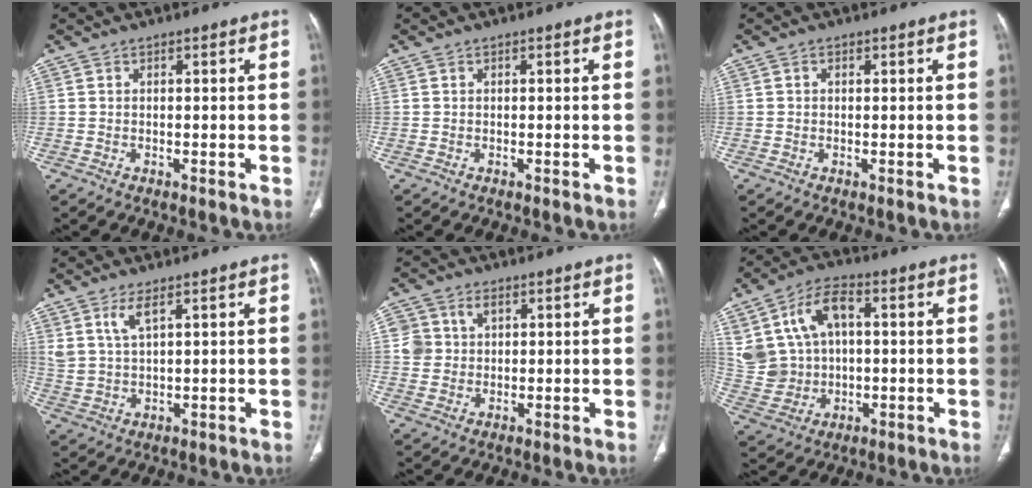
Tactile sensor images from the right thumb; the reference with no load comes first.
{"total": 0.0}
{"total": 0.7, "force": [0.2, 0.5, 0.4], "torque": [-0.004, 0.001, 0.003]}
{"total": 4.4, "force": [2.6, 1.2, 3.3], "torque": [-0.074, -0.015, 0.062]}
{"total": 5.0, "force": [1.6, 4.2, 2.1], "torque": [-0.021, -0.001, 0.034]}
{"total": 13.7, "force": [3.4, 9.7, 9.1], "torque": [-0.157, 0.014, 0.071]}